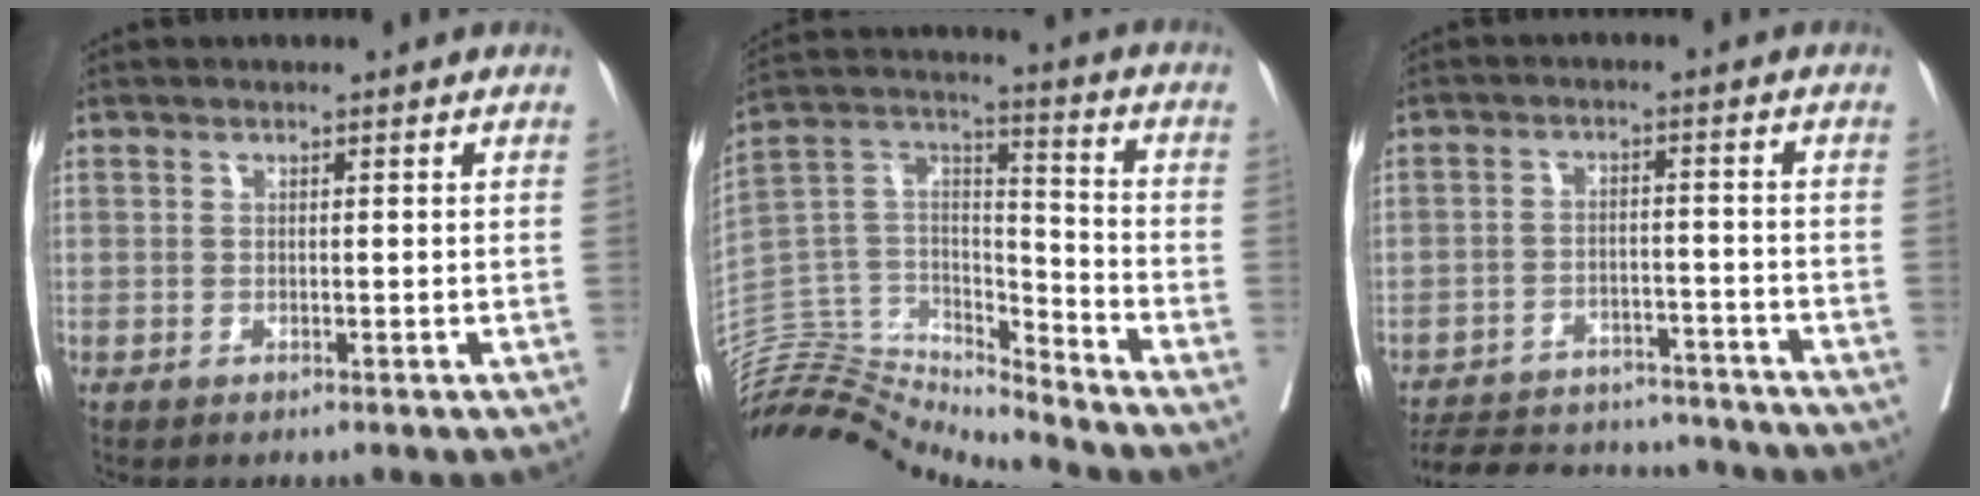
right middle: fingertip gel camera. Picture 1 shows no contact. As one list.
[{"total": 14.4, "force": [-14.4, 0.4, 0.5], "torque": [0.001, 0.069, -0.271]}, {"total": 17.2, "force": [-15.9, 4.7, 4.5], "torque": [-0.094, 0.005, -0.222]}]